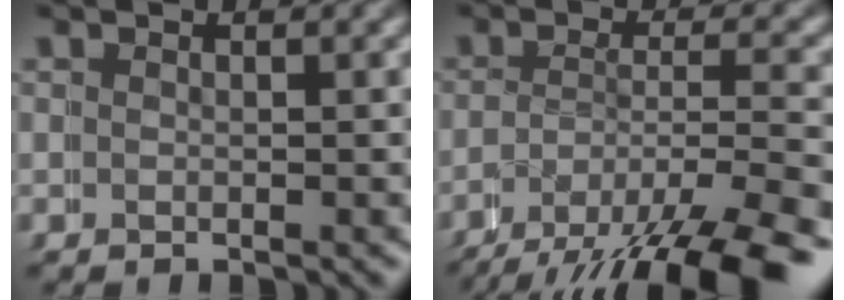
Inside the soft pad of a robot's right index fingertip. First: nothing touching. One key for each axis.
{"total": 6.2, "fx": -3.5, "fy": 2.0, "fz": 4.7, "tx": -0.079, "ty": -0.033, "tz": -0.047}